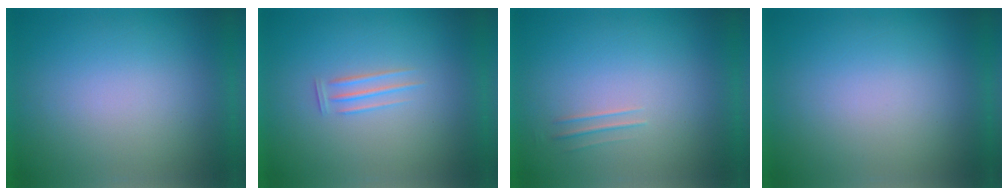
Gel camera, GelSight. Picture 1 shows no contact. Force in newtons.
{"total": 1.6}
{"total": 1.5}
{"total": 0.0}